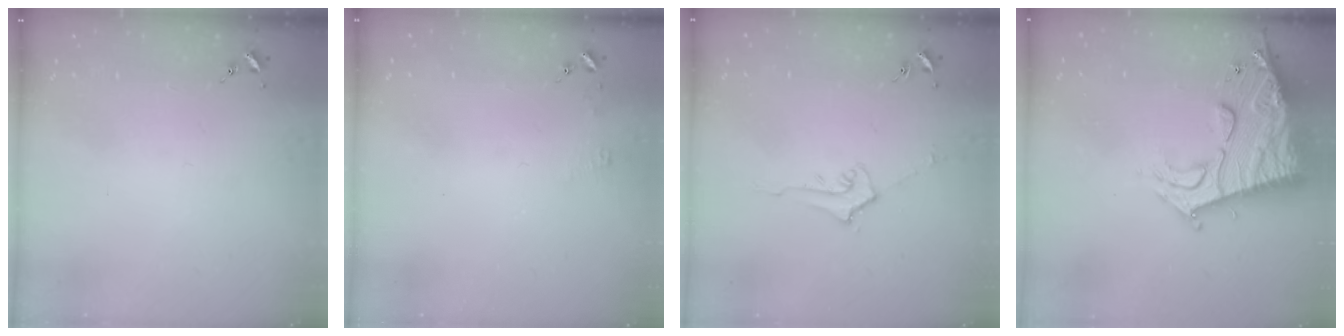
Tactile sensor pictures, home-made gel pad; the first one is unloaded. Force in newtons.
{"total": 3.4, "press": 3.3, "slide": 0.3}
{"total": 5.2, "press": 5.1, "slide": 0.9}
{"total": 18.9, "press": 18.8, "slide": 1.8}